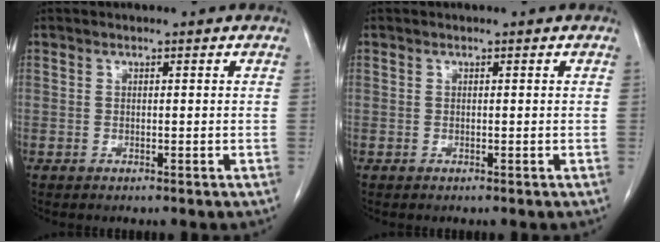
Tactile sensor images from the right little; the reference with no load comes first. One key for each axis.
{"total": 0.0}